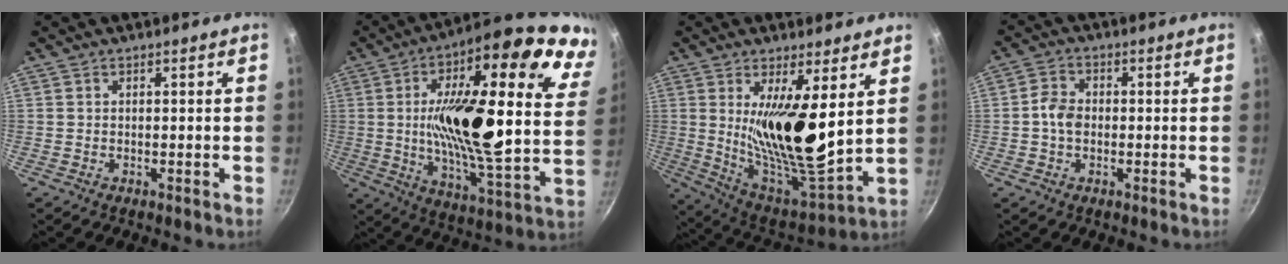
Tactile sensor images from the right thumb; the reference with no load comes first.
{"total": 31.9, "force": [12.5, 11.4, 27.1], "torque": [-0.423, -0.047, 0.195]}
{"total": 18.7, "force": [5.5, 5.4, 17.0], "torque": [-0.285, -0.072, 0.107]}
{"total": 4.4, "force": [-0.5, 3.3, 2.8], "torque": [-0.045, 0.014, -0.018]}